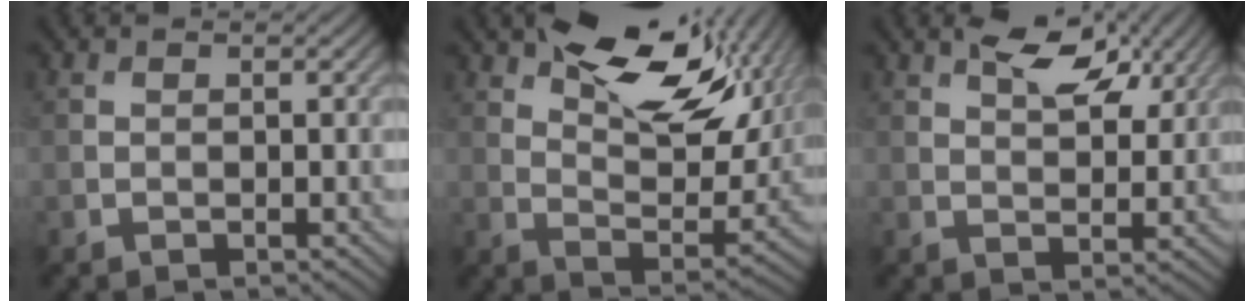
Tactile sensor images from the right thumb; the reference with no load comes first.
{"total": 15.2, "force": [7.6, 7.0, 11.2], "torque": [-0.170, 0.003, 0.116]}
{"total": 7.0, "force": [3.9, 3.1, 4.9], "torque": [-0.087, 0.003, 0.070]}